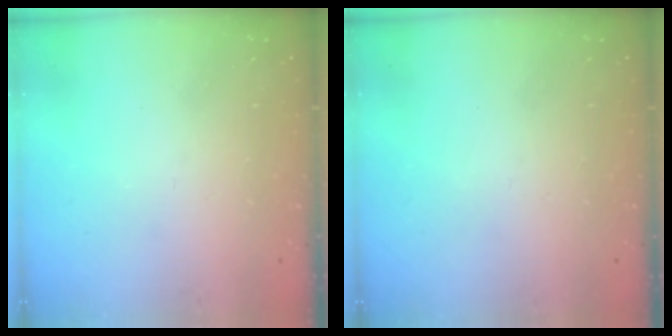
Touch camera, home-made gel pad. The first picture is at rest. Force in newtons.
{"total": 0.0}